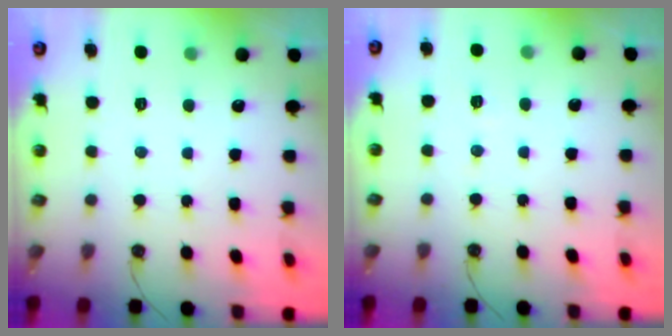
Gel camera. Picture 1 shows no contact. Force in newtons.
{"total": 4.7, "press": 4.6, "slide": 1.2}